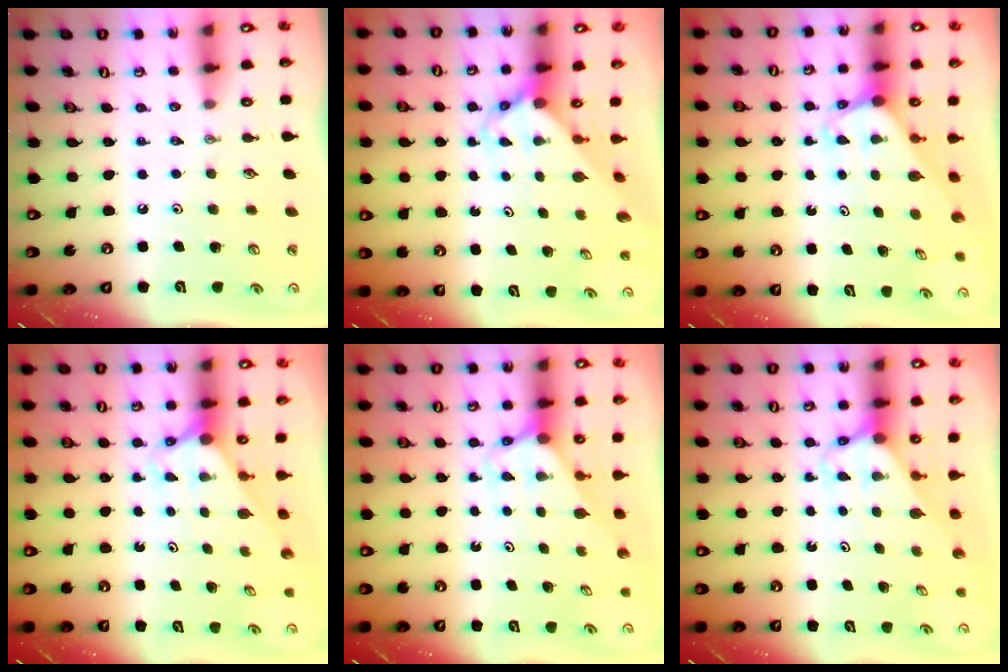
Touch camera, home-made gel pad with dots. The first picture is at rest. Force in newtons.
{"total": 3.8, "press": 3.8, "slide": 0.4}
{"total": 2.0, "press": 2.0, "slide": 0.0}
{"total": 3.0, "press": 3.0, "slide": 0.0}
{"total": 2.7, "press": 2.7, "slide": 0.2}
{"total": 2.6, "press": 2.6, "slide": 0.1}